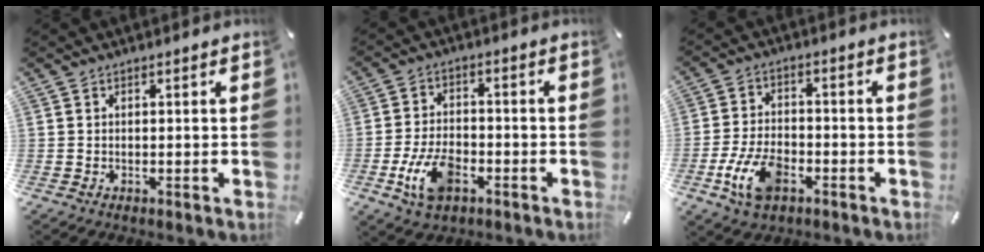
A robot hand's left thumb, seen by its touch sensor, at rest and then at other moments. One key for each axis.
{"total": 10.0, "fx": -4.1, "fy": 5.9, "fz": 6.9, "tx": -0.149, "ty": 0.011, "tz": -0.072}
{"total": 10.3, "fx": -4.7, "fy": 6.0, "fz": 7.0, "tx": -0.155, "ty": 0.009, "tz": -0.083}